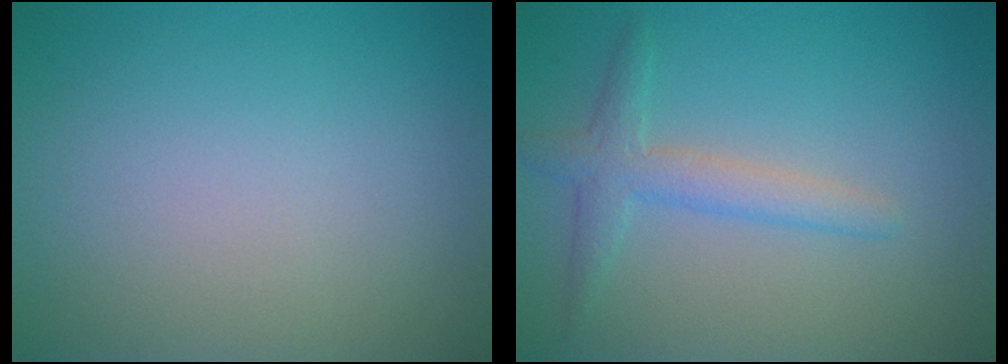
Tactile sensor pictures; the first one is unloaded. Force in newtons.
{"total": 2.3, "press": 2.3, "slide": 0.0}